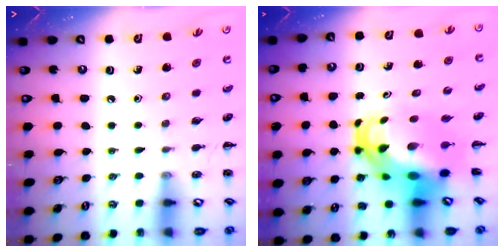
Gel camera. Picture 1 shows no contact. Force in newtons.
{"total": 10.2, "press": 9.8, "slide": 2.6}